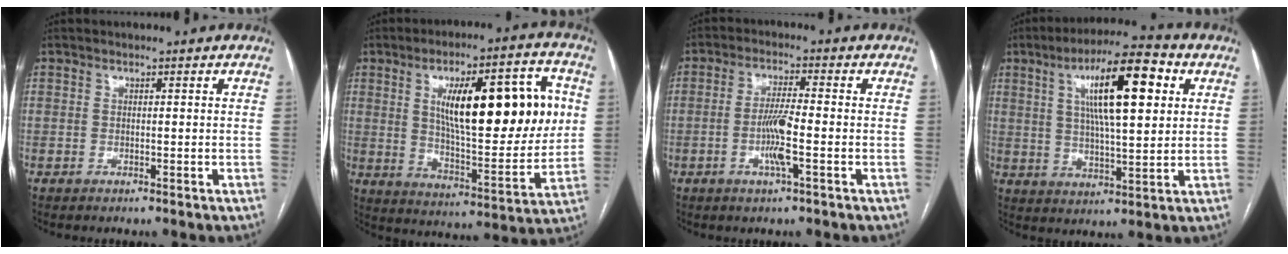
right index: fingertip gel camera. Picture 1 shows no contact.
{"total": 22.3, "force": [5.1, 5.9, 20.9], "torque": [-0.312, 0.017, 0.079]}
{"total": 5.7, "force": [-1.6, 0.0, 5.4], "torque": [-0.110, -0.005, -0.030]}
{"total": 14.5, "force": [4.9, 2.9, 13.4], "torque": [-0.228, 0.021, 0.078]}